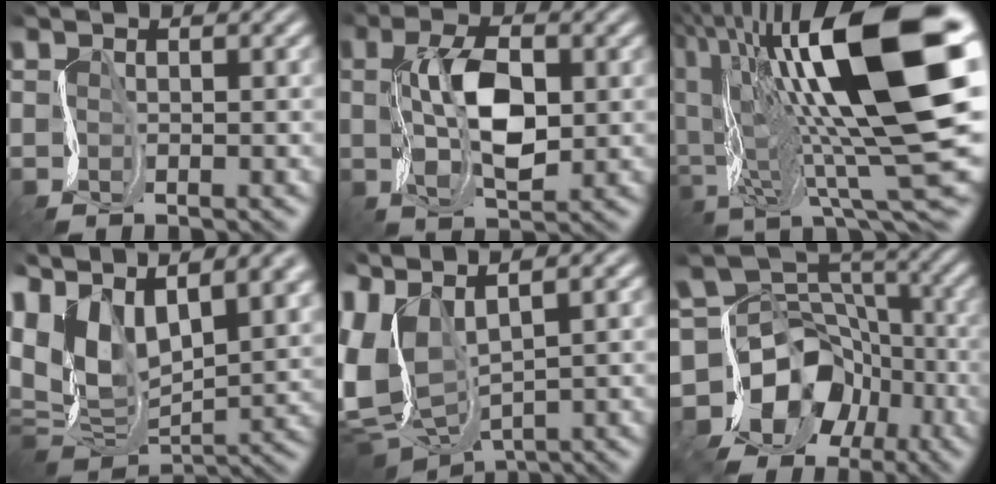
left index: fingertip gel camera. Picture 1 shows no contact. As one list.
[{"total": 5.6, "force": [0.1, 2.7, 4.9], "torque": [-0.106, 0.003, 0.000]}, {"total": 17.6, "force": [3.1, 5.3, 16.5], "torque": [-0.287, 0.024, 0.045]}, {"total": 15.7, "force": [4.9, 9.6, 11.4], "torque": [-0.240, 0.012, 0.097]}, {"total": 8.9, "force": [1.1, 5.5, 7.0], "torque": [-0.194, -0.005, 0.040]}, {"total": 12.1, "force": [-6.4, 9.6, 3.7], "torque": [-0.063, -0.002, -0.124]}]